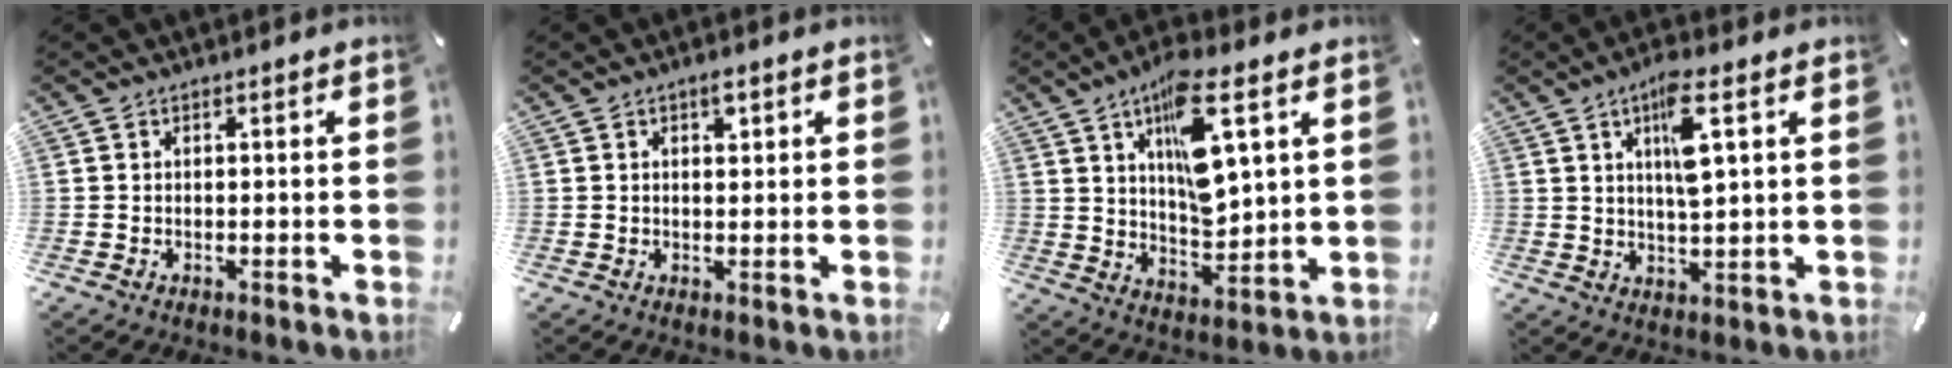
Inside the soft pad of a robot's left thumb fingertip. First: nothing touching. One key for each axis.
{"total": 2.3, "fx": 1.0, "fy": 1.1, "fz": 1.7, "tx": -0.021, "ty": -0.003, "tz": 0.014}
{"total": 14.9, "fx": 6.7, "fy": 5.8, "fz": 12.0, "tx": -0.198, "ty": -0.025, "tz": 0.108}
{"total": 9.4, "fx": 3.6, "fy": 2.4, "fz": 8.3, "tx": -0.137, "ty": -0.010, "tz": 0.054}